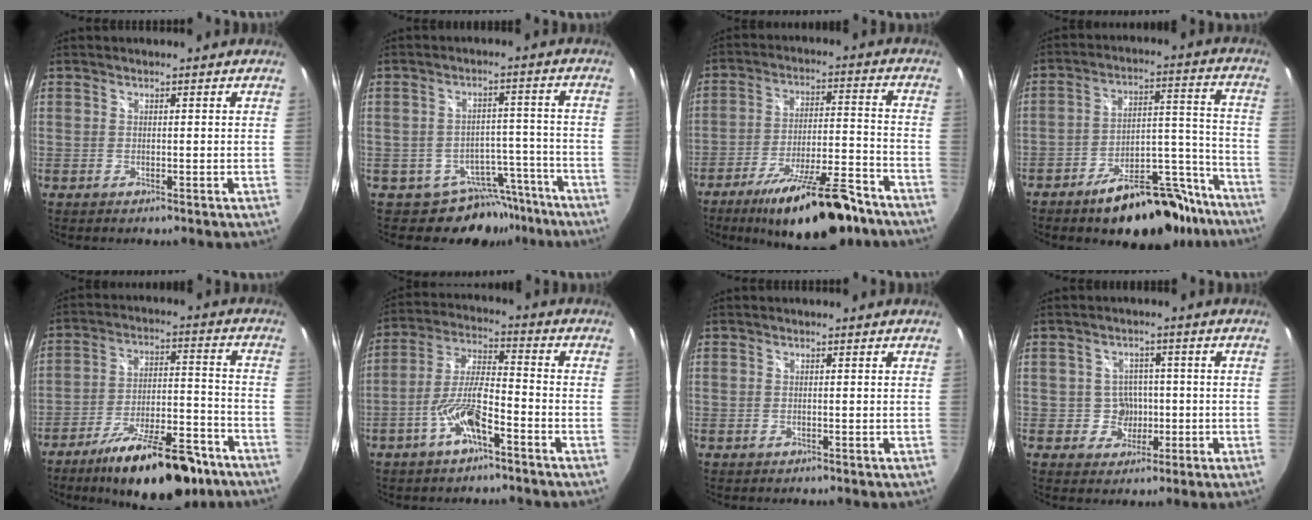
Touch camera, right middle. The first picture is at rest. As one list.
[{"total": 8.7, "force": [-7.0, 5.0, 1.2], "torque": [-0.004, 0.035, -0.084]}, {"total": 18.9, "force": [-14.3, 4.5, 11.5], "torque": [-0.196, -0.014, -0.213]}, {"total": 19.3, "force": [-15.3, 7.5, 9.0], "torque": [-0.124, 0.043, -0.199]}, {"total": 19.8, "force": [-14.6, 6.3, 11.9], "torque": [-0.193, -0.012, -0.214]}, {"total": 8.7, "force": [-4.9, 2.2, 6.8], "torque": [-0.149, 0.008, -0.090]}, {"total": 0.0}, {"total": 4.5, "force": [-0.9, 4.4, 0.4], "torque": [-0.012, 0.017, -0.003]}]